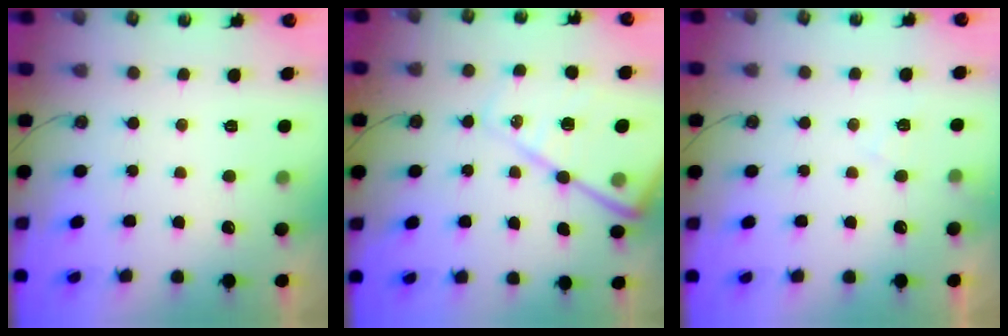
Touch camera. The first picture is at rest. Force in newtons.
{"total": 16.7, "press": 16.6, "slide": 2.1}
{"total": 4.8, "press": 4.8, "slide": 0.7}